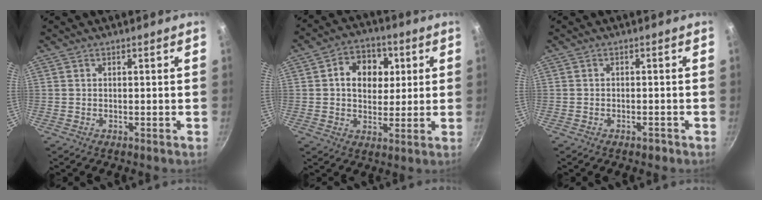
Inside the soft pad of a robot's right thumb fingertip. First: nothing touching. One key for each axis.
{"total": 10.4, "fx": 2.3, "fy": 8.1, "fz": 6.1, "tx": -0.055, "ty": -0.001, "tz": 0.027}
{"total": 1.3, "fx": -0.9, "fy": 0.7, "fz": 0.6, "tx": -0.010, "ty": 0.011, "tz": -0.009}